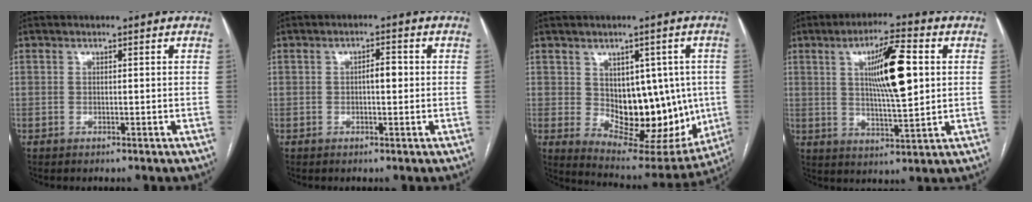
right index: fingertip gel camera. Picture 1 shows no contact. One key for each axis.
{"total": 2.4, "fx": 0.0, "fy": 0.8, "fz": 2.3, "tx": -0.034, "ty": 0.006, "tz": -0.001}
{"total": 15.9, "fx": -0.4, "fy": 8.8, "fz": 13.2, "tx": -0.167, "ty": 0.005, "tz": 0.023}
{"total": 11.6, "fx": 2.5, "fy": 1.7, "fz": 11.1, "tx": -0.188, "ty": 0.004, "tz": 0.043}